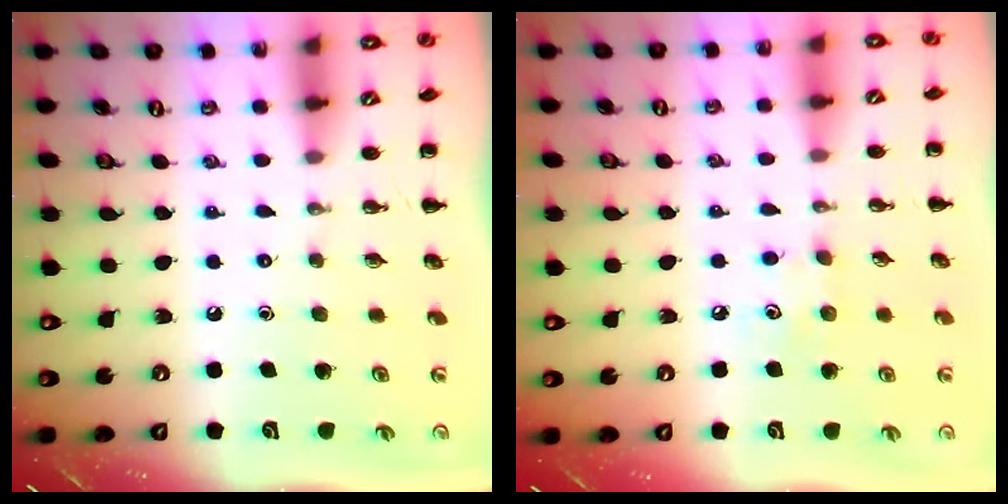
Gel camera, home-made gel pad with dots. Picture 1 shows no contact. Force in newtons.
{"total": 5.0, "press": 4.8, "slide": 1.4}